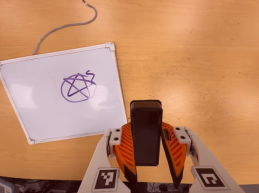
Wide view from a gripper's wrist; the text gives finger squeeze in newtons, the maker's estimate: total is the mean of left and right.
{"total": 8.6, "left": 6.6, "right": 10.5}